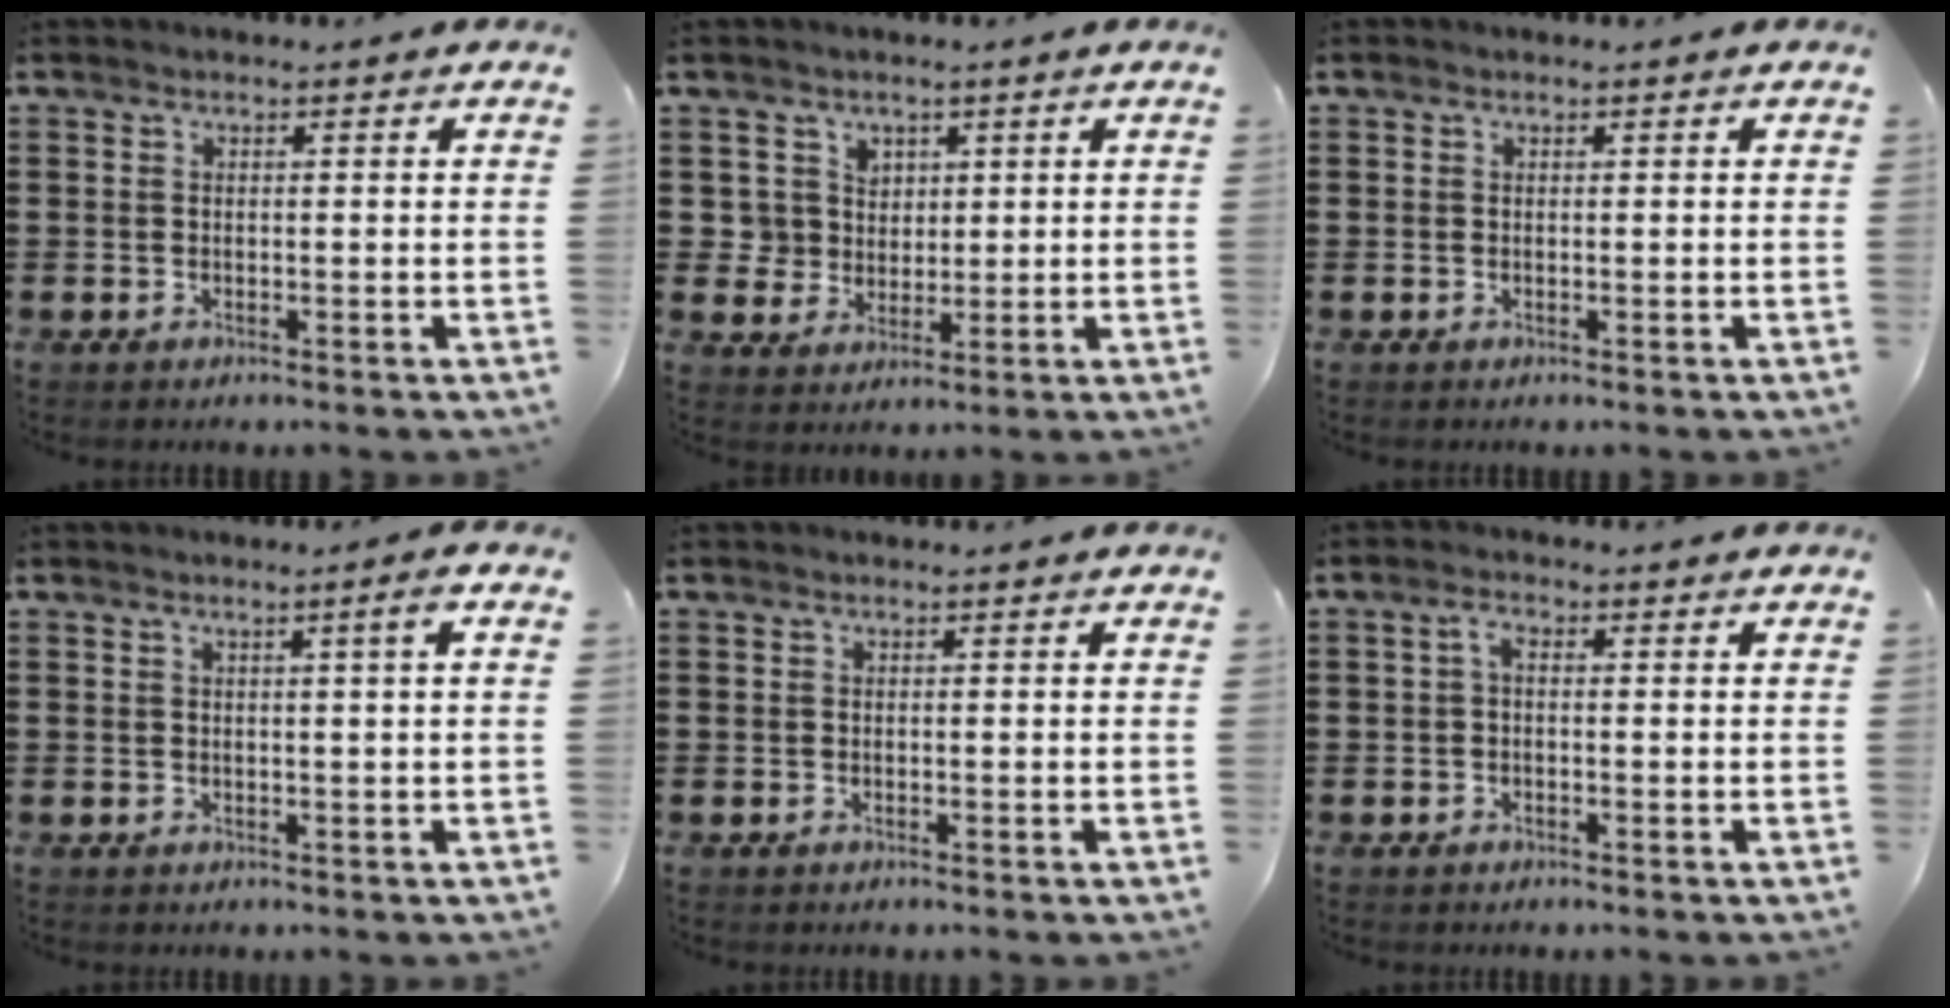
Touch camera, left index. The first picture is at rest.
{"total": 4.4, "force": [1.5, 4.2, 0.0], "torque": [-0.026, 0.014, 0.027]}
{"total": 0.0}
{"total": 2.0, "force": [0.8, -0.5, 1.8], "torque": [-0.030, -0.003, 0.011]}
{"total": 0.0}
{"total": 1.6, "force": [-0.2, 0.7, 1.4], "torque": [-0.029, 0.007, -0.006]}